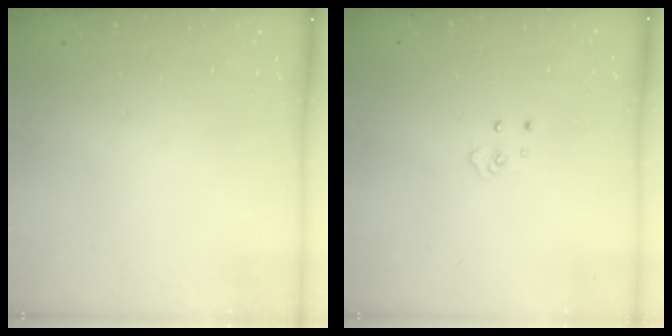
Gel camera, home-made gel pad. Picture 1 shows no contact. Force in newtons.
{"total": 4.7, "press": 4.6, "slide": 0.4}